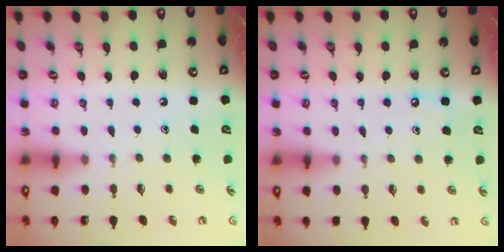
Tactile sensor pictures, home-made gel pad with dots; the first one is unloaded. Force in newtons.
{"total": 3.5, "press": 3.5, "slide": 0.5}